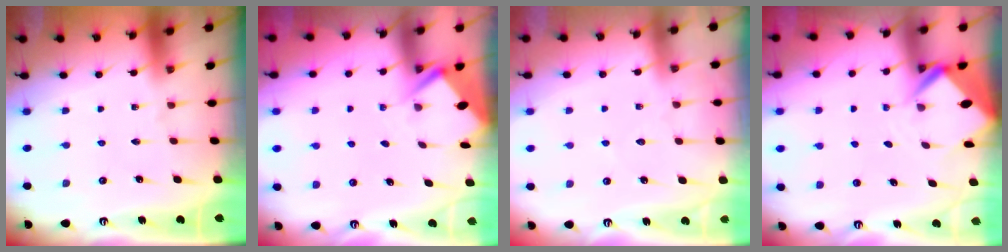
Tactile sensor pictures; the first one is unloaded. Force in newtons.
{"total": 2.9, "press": 2.9, "slide": 0.3}
{"total": 5.8, "press": 5.8, "slide": 0.7}
{"total": 3.4, "press": 3.4, "slide": 0.2}